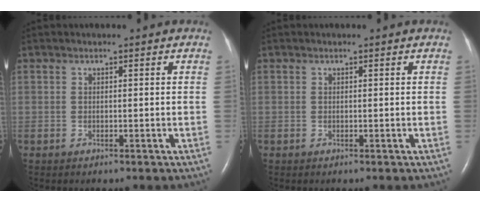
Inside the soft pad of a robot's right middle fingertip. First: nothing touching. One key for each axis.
{"total": 0.0}